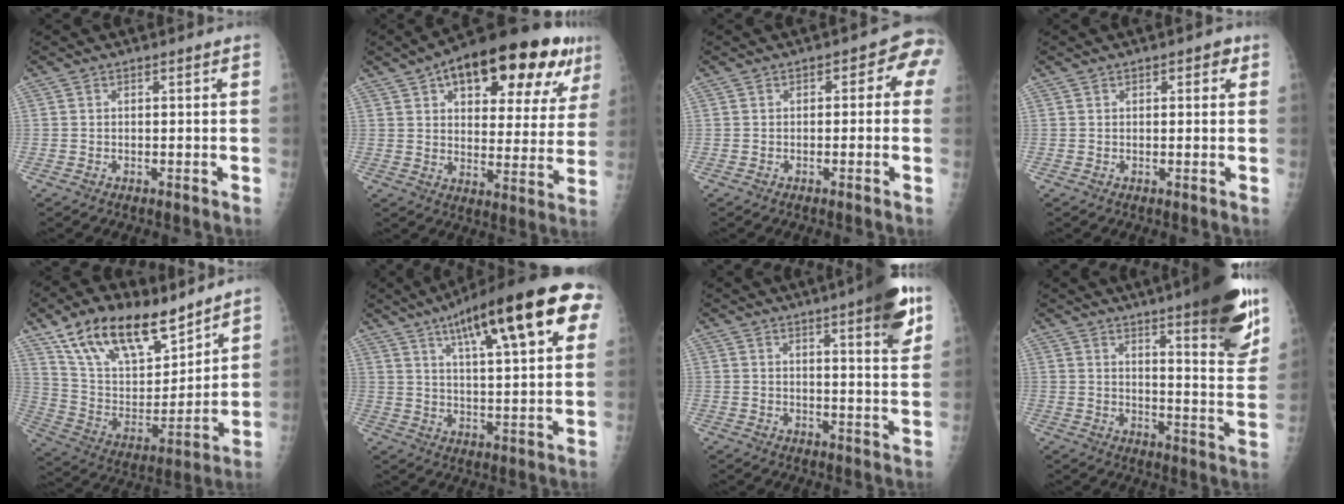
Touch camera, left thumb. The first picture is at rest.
{"total": 26.2, "force": [13.6, 11.3, 19.4], "torque": [-0.241, -0.003, 0.194]}
{"total": 4.7, "force": [0.2, 3.0, 3.6], "torque": [-0.006, 0.020, -0.010]}
{"total": 2.4, "force": [1.1, 1.3, 1.6], "torque": [-0.006, 0.000, 0.012]}
{"total": 21.1, "force": [14.8, 9.1, 11.8], "torque": [-0.174, -0.056, 0.275]}
{"total": 24.1, "force": [11.2, 6.0, 20.4], "torque": [-0.290, 0.001, 0.165]}
{"total": 11.6, "force": [6.5, 1.9, 9.4], "torque": [-0.110, -0.028, 0.081]}
{"total": 20.7, "force": [13.4, 3.5, 15.4], "torque": [-0.186, -0.067, 0.182]}